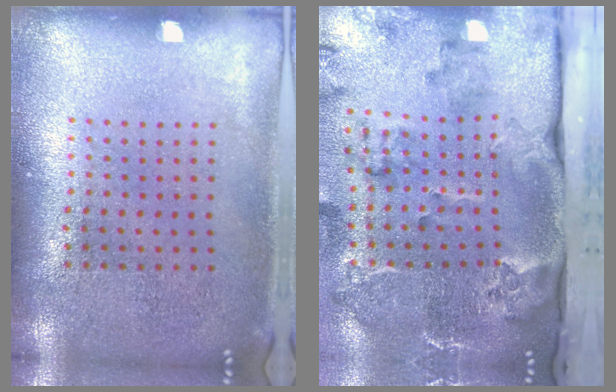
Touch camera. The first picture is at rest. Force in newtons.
{"total": 3.9, "press": 2.6, "slide": 2.9}